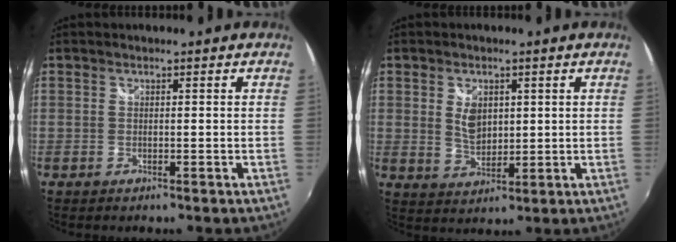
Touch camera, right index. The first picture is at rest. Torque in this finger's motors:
{"motor_torque": [0.13, 0.14, 0.11, 0.04]}